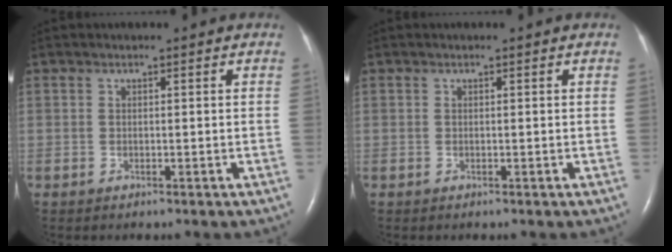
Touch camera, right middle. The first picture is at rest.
{"total": 0.0}